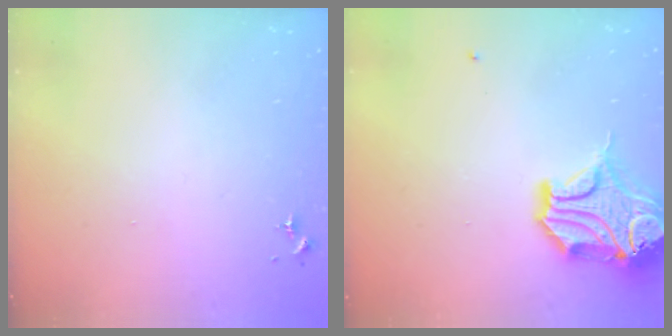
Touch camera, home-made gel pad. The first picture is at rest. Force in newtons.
{"total": 16.0, "press": 15.9, "slide": 2.0}